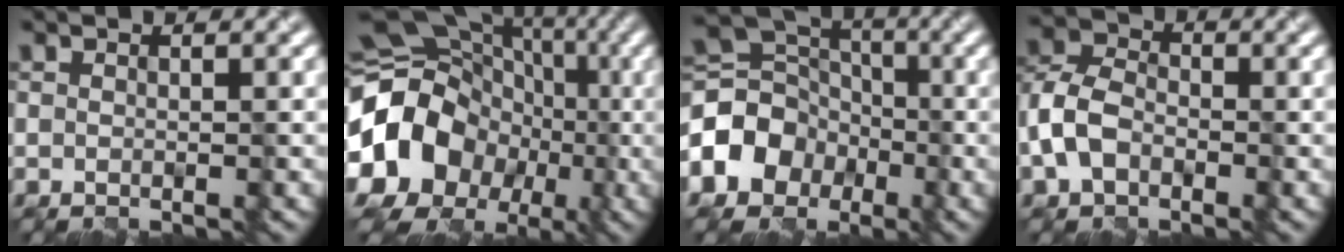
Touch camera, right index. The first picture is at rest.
{"total": 19.2, "force": [-2.6, 17.1, 8.2], "torque": [-0.176, -0.004, -0.072]}
{"total": 7.1, "force": [-2.6, 5.9, 3.0], "torque": [-0.058, 0.007, -0.067]}
{"total": 4.4, "force": [-1.6, 3.2, 2.5], "torque": [-0.058, 0.006, -0.041]}